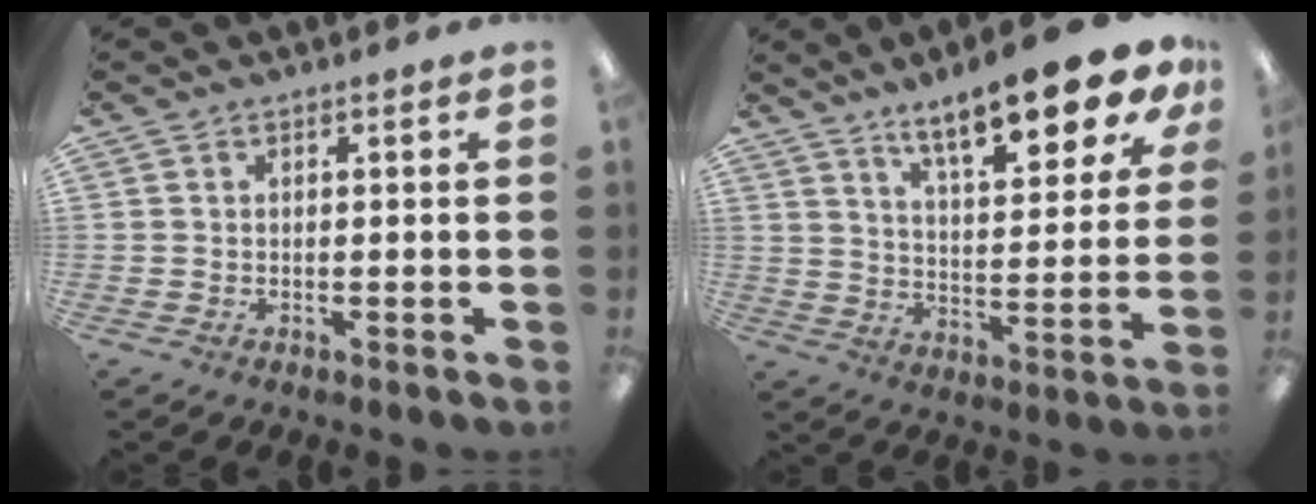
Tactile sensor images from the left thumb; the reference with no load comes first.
{"total": 16.0, "force": [12.3, 4.1, 9.3], "torque": [-0.143, -0.075, 0.202]}